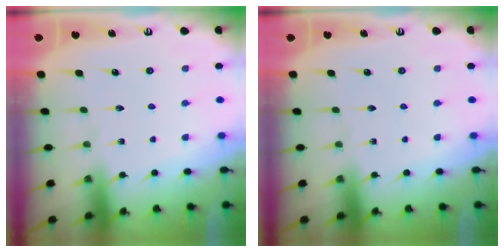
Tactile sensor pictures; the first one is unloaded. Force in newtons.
{"total": 0.0}